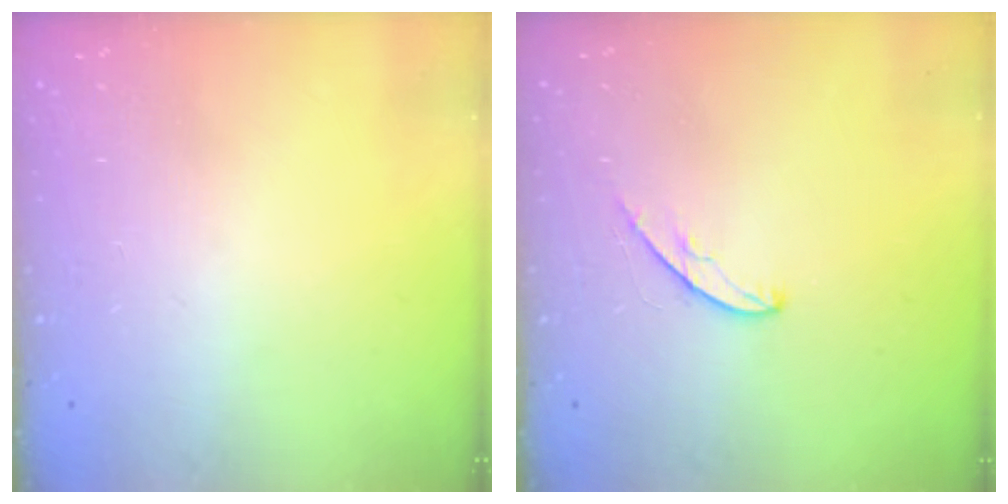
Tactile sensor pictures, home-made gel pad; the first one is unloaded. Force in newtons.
{"total": 5.1, "press": 5.1, "slide": 0.5}